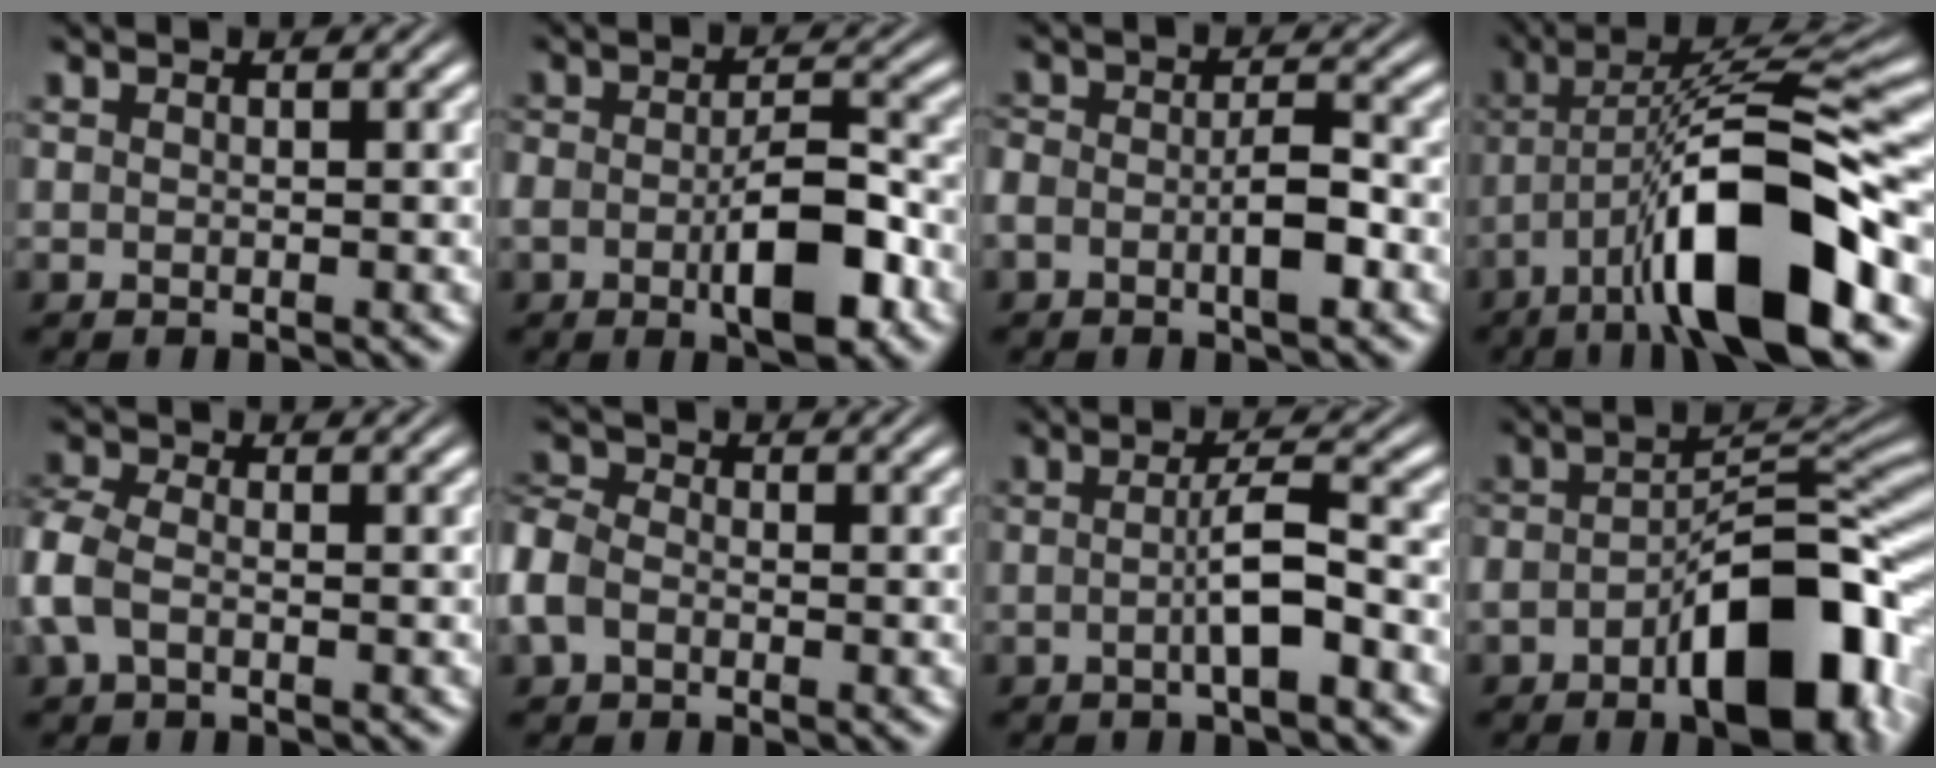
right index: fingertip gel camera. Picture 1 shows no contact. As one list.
[{"total": 6.4, "force": [-1.8, 3.1, 5.3], "torque": [-0.090, -0.003, -0.035]}, {"total": 3.9, "force": [-1.2, 2.4, 2.8], "torque": [-0.054, 0.000, -0.027]}, {"total": 12.1, "force": [-1.9, 3.9, 11.3], "torque": [-0.176, -0.002, -0.027]}, {"total": 3.9, "force": [-0.7, 3.0, 2.4], "torque": [-0.078, -0.013, -0.010]}, {"total": 3.5, "force": [-0.9, 2.9, 1.7], "torque": [-0.059, -0.012, -0.016]}, {"total": 3.3, "force": [-1.0, 0.0, 3.1], "torque": [-0.041, 0.004, -0.021]}, {"total": 9.8, "force": [-4.0, 4.0, 8.0], "torque": [-0.110, -0.007, -0.061]}]